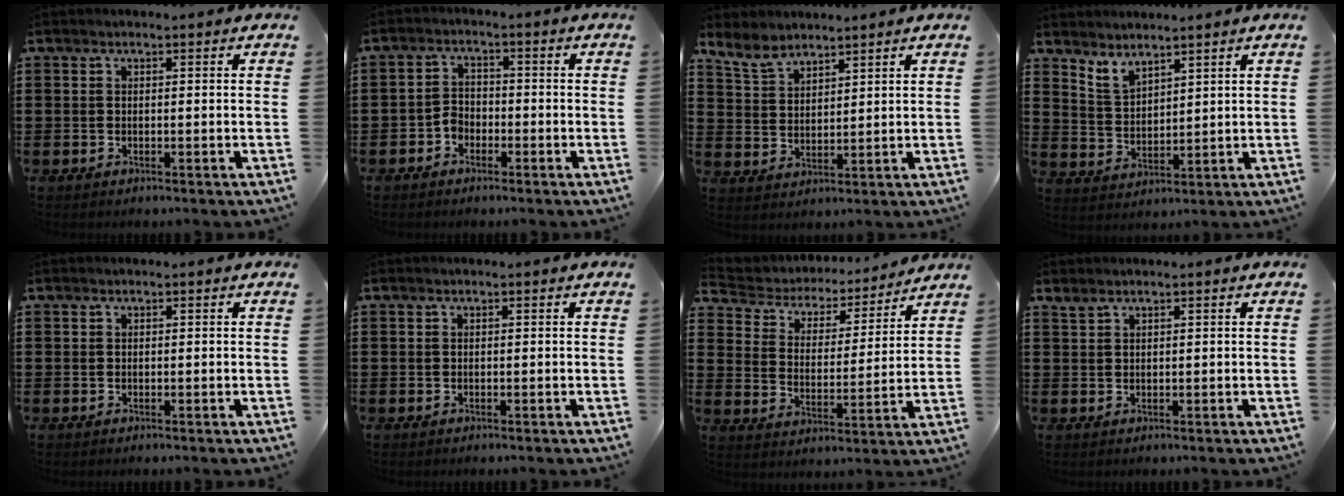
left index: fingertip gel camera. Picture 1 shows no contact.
{"total": 2.6, "force": [-1.7, 1.8, 0.8], "torque": [-0.022, 0.006, -0.036]}
{"total": 5.2, "force": [4.6, 1.9, 1.4], "torque": [-0.046, -0.011, 0.086]}
{"total": 3.5, "force": [3.3, 0.9, 0.8], "torque": [-0.025, -0.009, 0.062]}
{"total": 0.0}
{"total": 0.0}
{"total": 4.1, "force": [4.0, 1.1, 0.4], "torque": [-0.036, -0.033, 0.060]}
{"total": 1.0, "force": [0.9, 0.2, 0.5], "torque": [-0.011, -0.001, 0.017]}